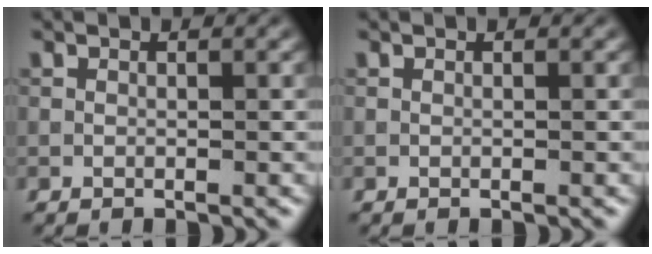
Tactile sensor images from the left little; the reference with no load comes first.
{"total": 0.0}